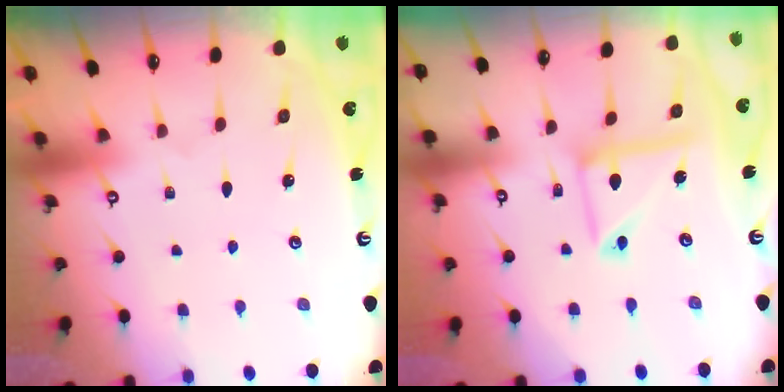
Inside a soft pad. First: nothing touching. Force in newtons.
{"total": 10.6, "press": 10.5, "slide": 1.0}